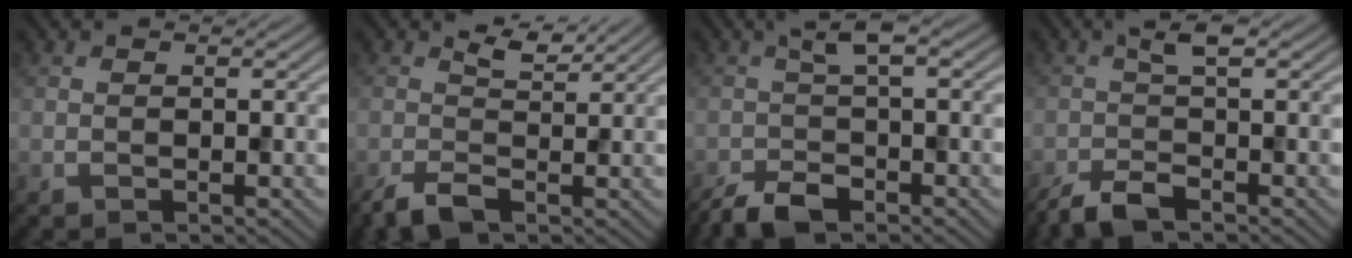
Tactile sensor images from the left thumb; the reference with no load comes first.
{"total": 3.1, "force": [0.0, 1.5, 2.7], "torque": [-0.063, -0.004, 0.000]}
{"total": 5.0, "force": [-2.4, 1.7, 4.0], "torque": [-0.083, -0.001, -0.053]}
{"total": 4.0, "force": [-2.2, 1.0, 3.2], "torque": [-0.064, -0.001, -0.054]}